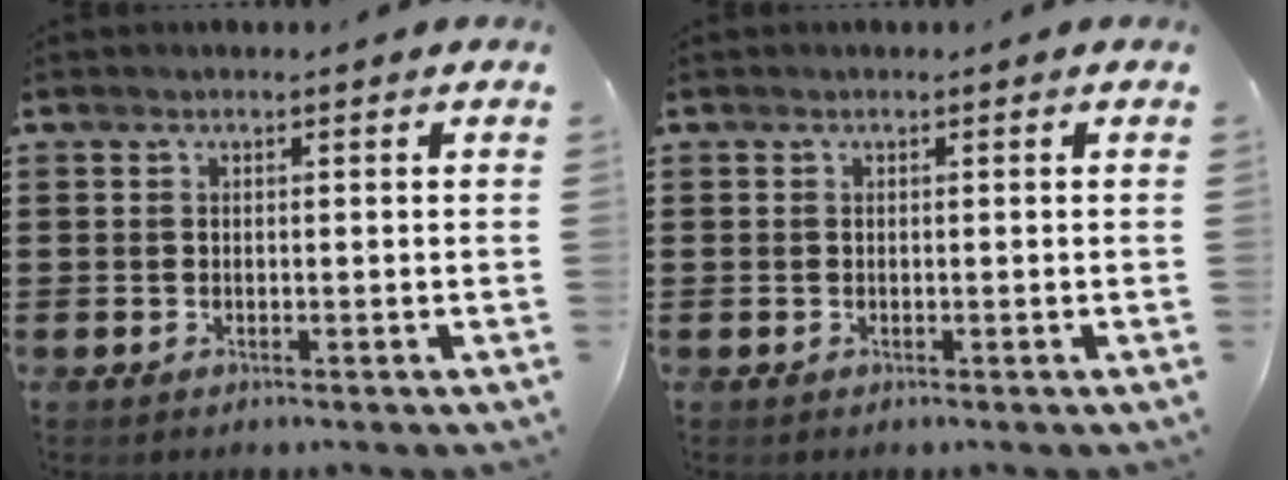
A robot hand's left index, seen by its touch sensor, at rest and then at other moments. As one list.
[{"total": 0.0}]